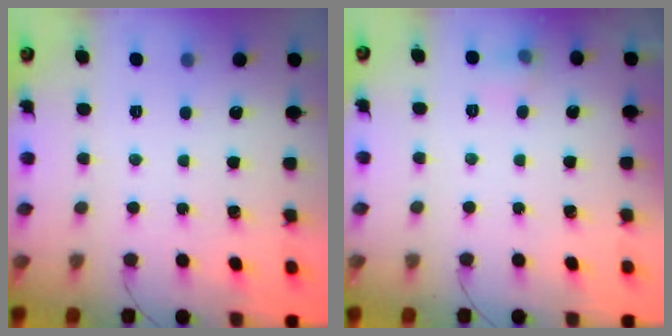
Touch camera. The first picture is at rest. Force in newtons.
{"total": 5.1, "press": 4.8, "slide": 1.6}